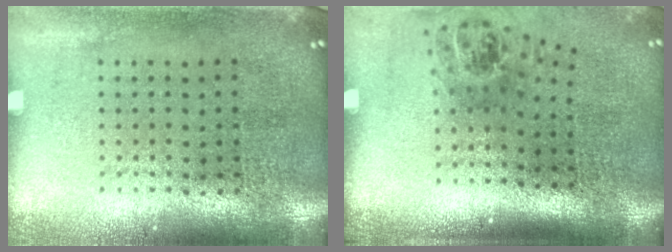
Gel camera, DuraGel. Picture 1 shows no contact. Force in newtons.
{"total": 1.6, "press": 1.2, "slide": 1.1}